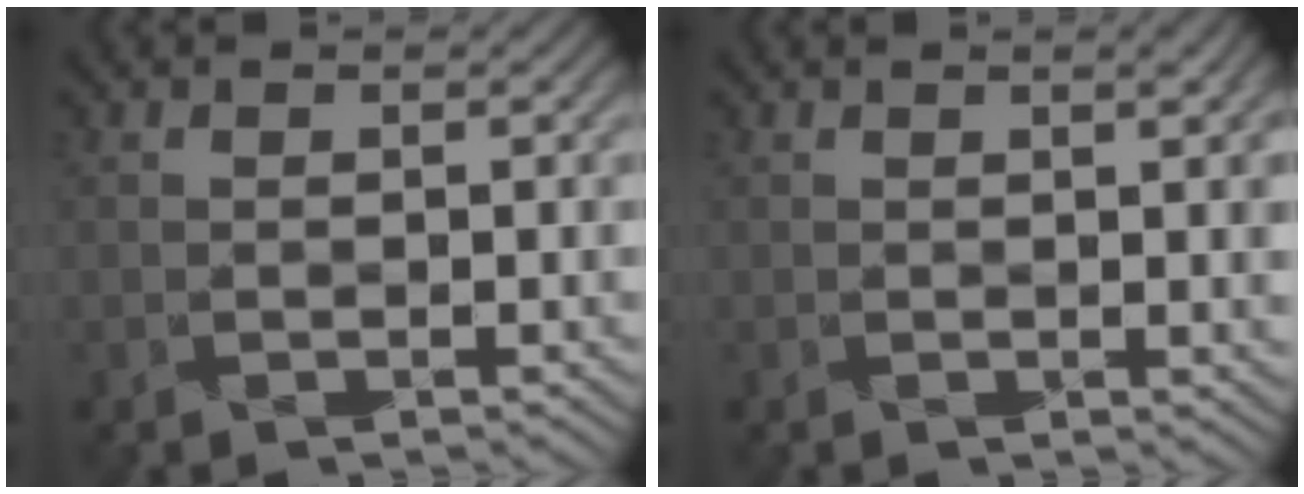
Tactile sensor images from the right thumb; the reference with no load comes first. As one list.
[{"total": 3.5, "force": [1.1, 0.7, 3.3], "torque": [-0.035, 0.008, 0.016]}]